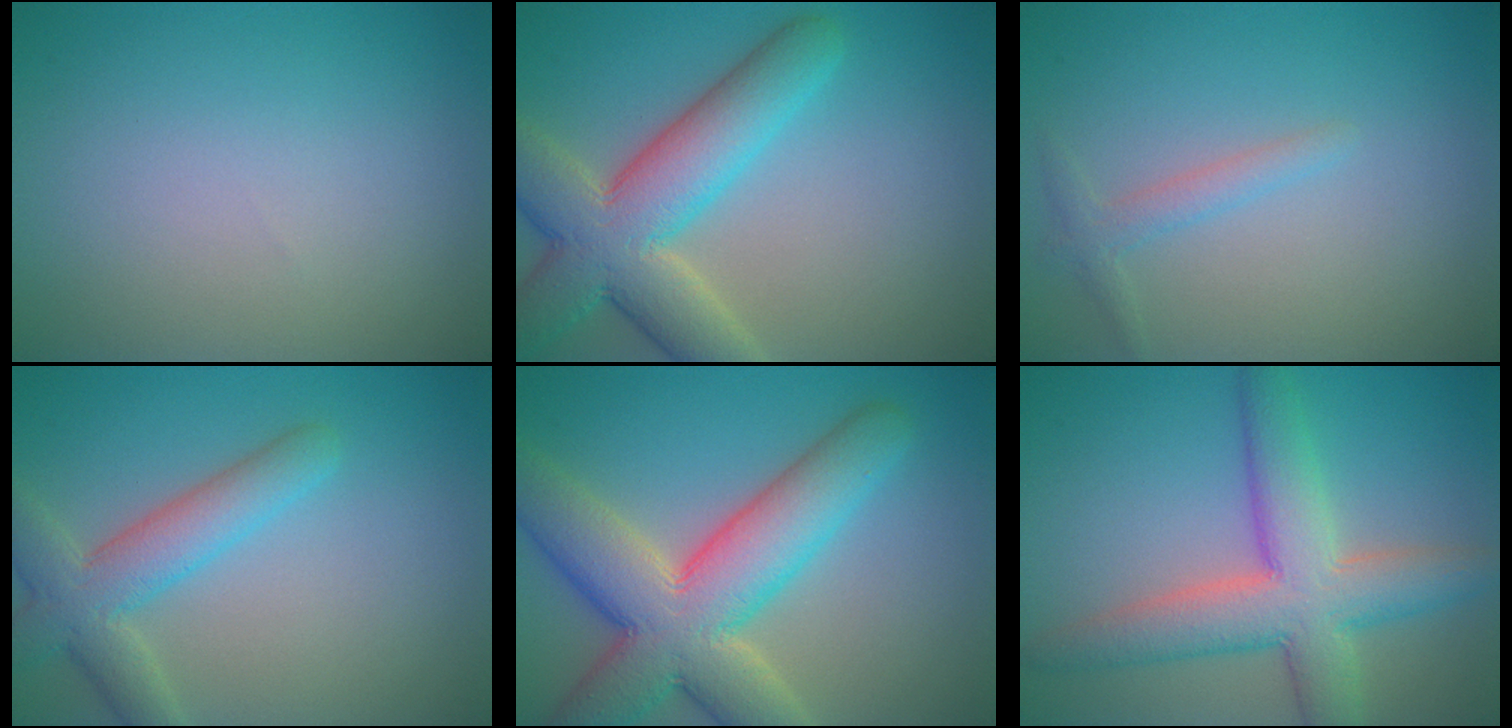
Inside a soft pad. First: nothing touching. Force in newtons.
{"total": 9.0, "press": 9.0, "slide": 0.4}
{"total": 1.5, "press": 1.5, "slide": 0.1}
{"total": 4.8, "press": 4.8, "slide": 0.2}
{"total": 11.0, "press": 10.9, "slide": 0.6}
{"total": 7.4, "press": 7.4, "slide": 0.5}